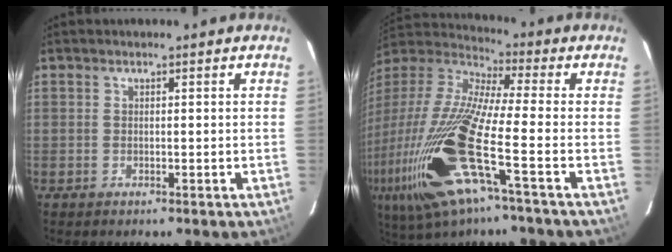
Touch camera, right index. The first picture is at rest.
{"total": 26.2, "force": [-9.7, 4.6, 23.9], "torque": [-0.478, -0.064, -0.191]}